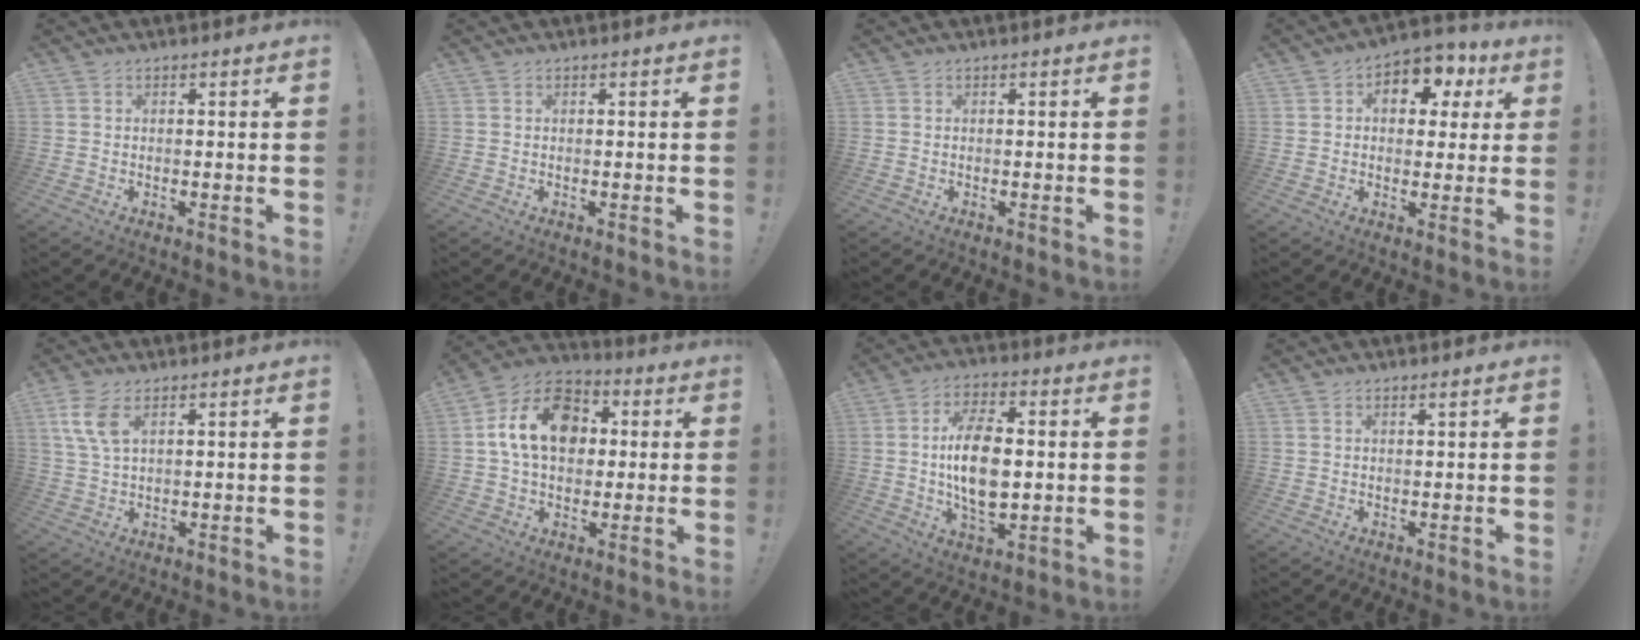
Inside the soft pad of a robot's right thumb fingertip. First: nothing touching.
{"total": 0.0}
{"total": 0.0}
{"total": 9.7, "force": [3.2, 6.7, 6.3], "torque": [-0.075, -0.010, 0.057]}
{"total": 7.7, "force": [3.6, 3.8, 5.6], "torque": [-0.122, -0.008, 0.069]}
{"total": 17.1, "force": [3.4, 12.6, 11.0], "torque": [-0.173, 0.011, 0.068]}
{"total": 14.1, "force": [0.6, 7.5, 11.9], "torque": [-0.220, -0.002, 0.005]}
{"total": 1.3, "force": [1.0, 0.0, 0.9], "torque": [-0.016, -0.001, 0.016]}